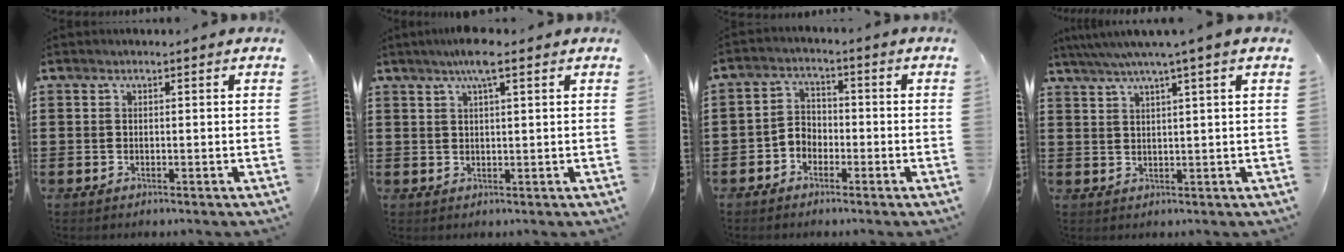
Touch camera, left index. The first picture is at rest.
{"total": 4.4, "force": [2.7, 0.4, 3.4], "torque": [-0.072, 0.007, 0.045]}
{"total": 3.3, "force": [-2.5, 2.0, 0.5], "torque": [-0.019, 0.008, -0.057]}
{"total": 3.9, "force": [2.5, -0.6, 2.9], "torque": [-0.062, -0.002, 0.041]}